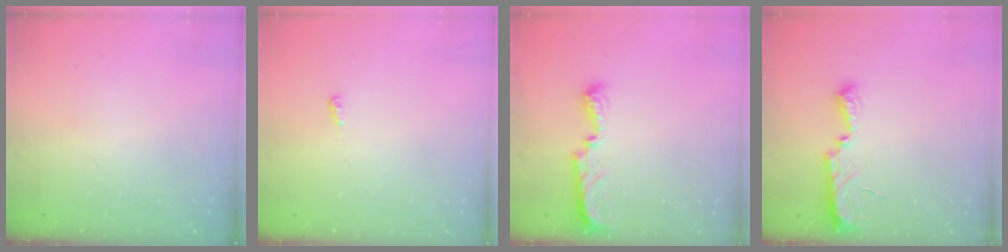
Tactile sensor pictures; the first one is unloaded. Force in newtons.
{"total": 3.4, "press": 3.3, "slide": 0.7}
{"total": 7.7, "press": 7.6, "slide": 0.7}
{"total": 7.2, "press": 7.2, "slide": 0.7}